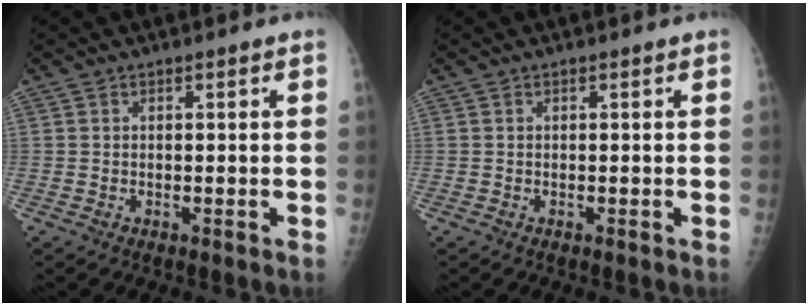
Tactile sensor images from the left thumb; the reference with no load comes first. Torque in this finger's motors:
{"motor_torque": [-0.30, -0.30, -0.03, -0.03, 0.00]}